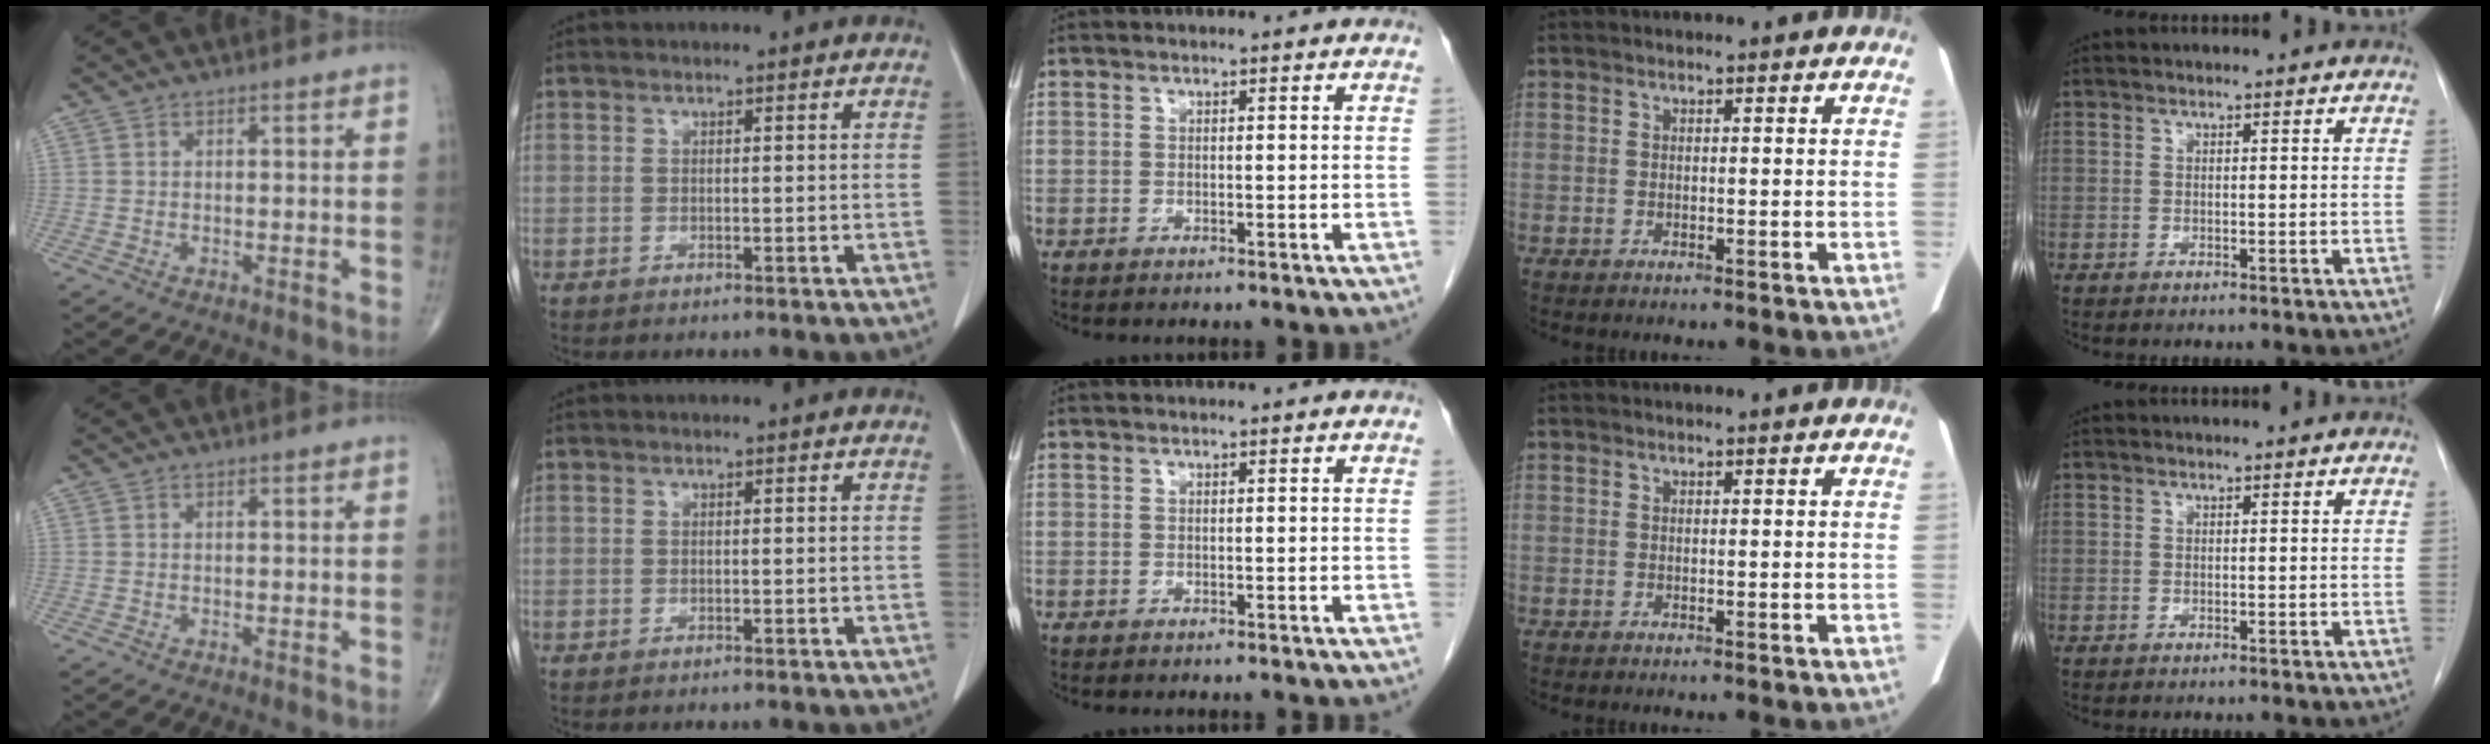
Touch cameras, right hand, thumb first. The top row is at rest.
{}